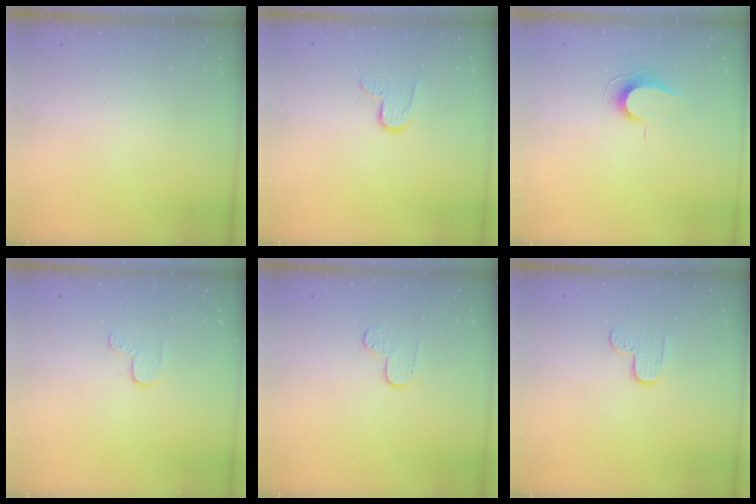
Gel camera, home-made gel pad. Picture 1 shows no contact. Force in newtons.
{"total": 7.6, "press": 7.6, "slide": 0.6}
{"total": 7.0, "press": 7.0, "slide": 0.7}
{"total": 3.7, "press": 3.6, "slide": 0.3}
{"total": 3.8, "press": 3.8, "slide": 0.3}
{"total": 3.8, "press": 3.8, "slide": 0.4}